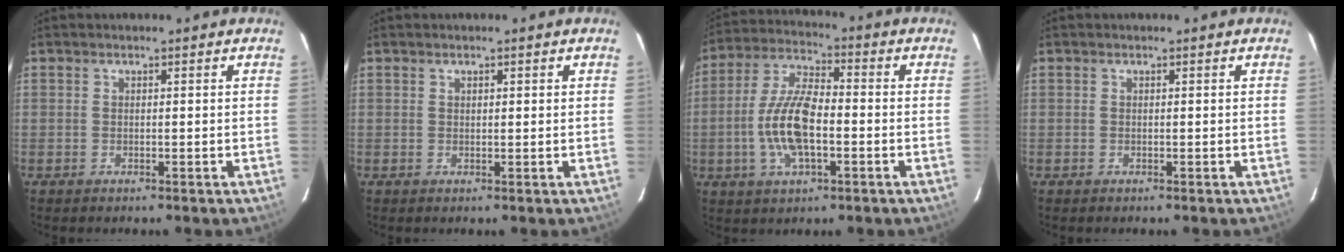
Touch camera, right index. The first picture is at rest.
{"total": 0.8, "force": [0.5, 0.4, 0.5], "torque": [-0.006, 0.003, 0.008]}
{"total": 12.1, "force": [-2.7, 4.8, 10.8], "torque": [-0.224, 0.004, -0.053]}
{"total": 0.0}